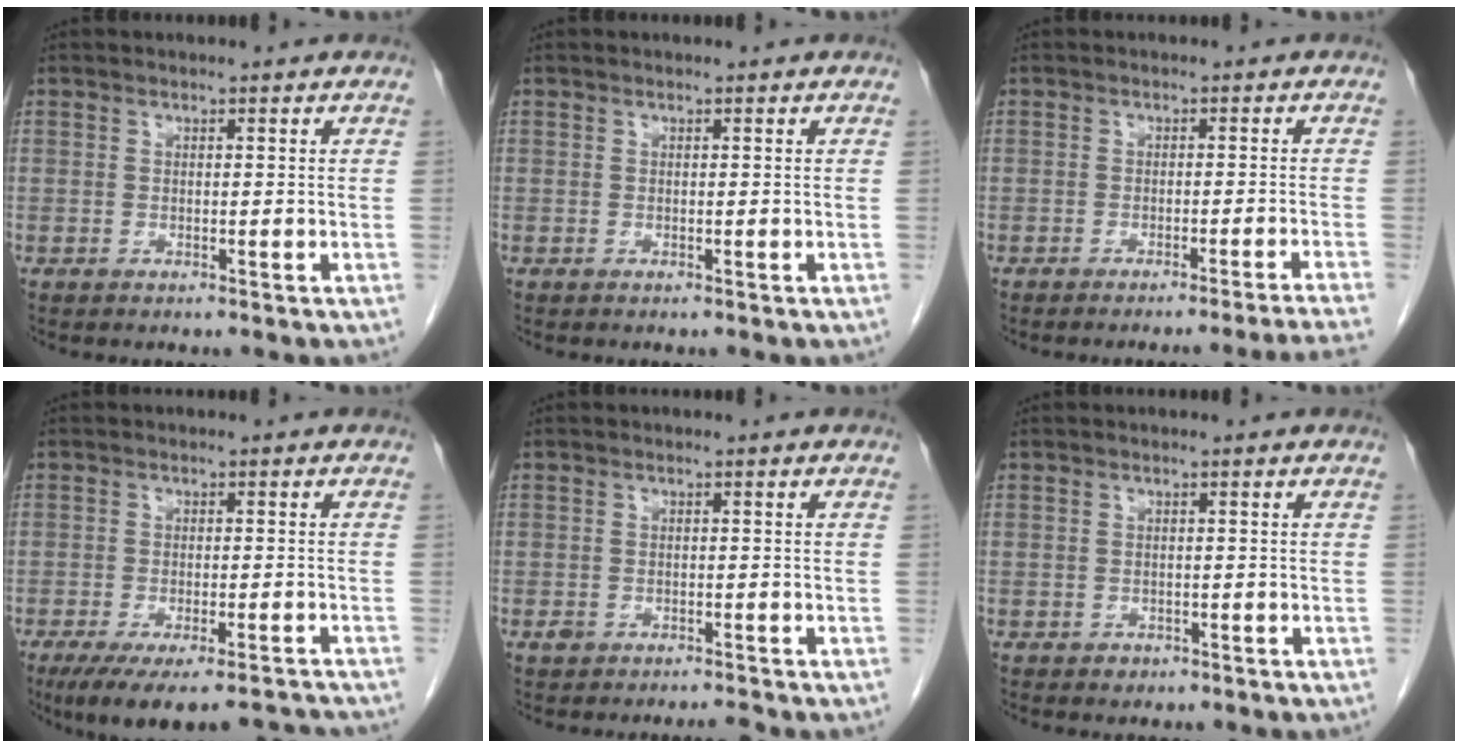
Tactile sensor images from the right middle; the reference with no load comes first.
{"total": 0.0}
{"total": 8.7, "force": [-7.6, -2.8, 3.1], "torque": [-0.008, -0.014, -0.096]}
{"total": 14.3, "force": [-12.4, 2.7, 6.6], "torque": [-0.086, -0.006, -0.165]}
{"total": 1.5, "force": [-1.3, 0.4, 0.7], "torque": [-0.018, -0.002, -0.020]}
{"total": 1.0, "force": [-0.6, 0.8, 0.2], "torque": [-0.001, 0.003, -0.006]}